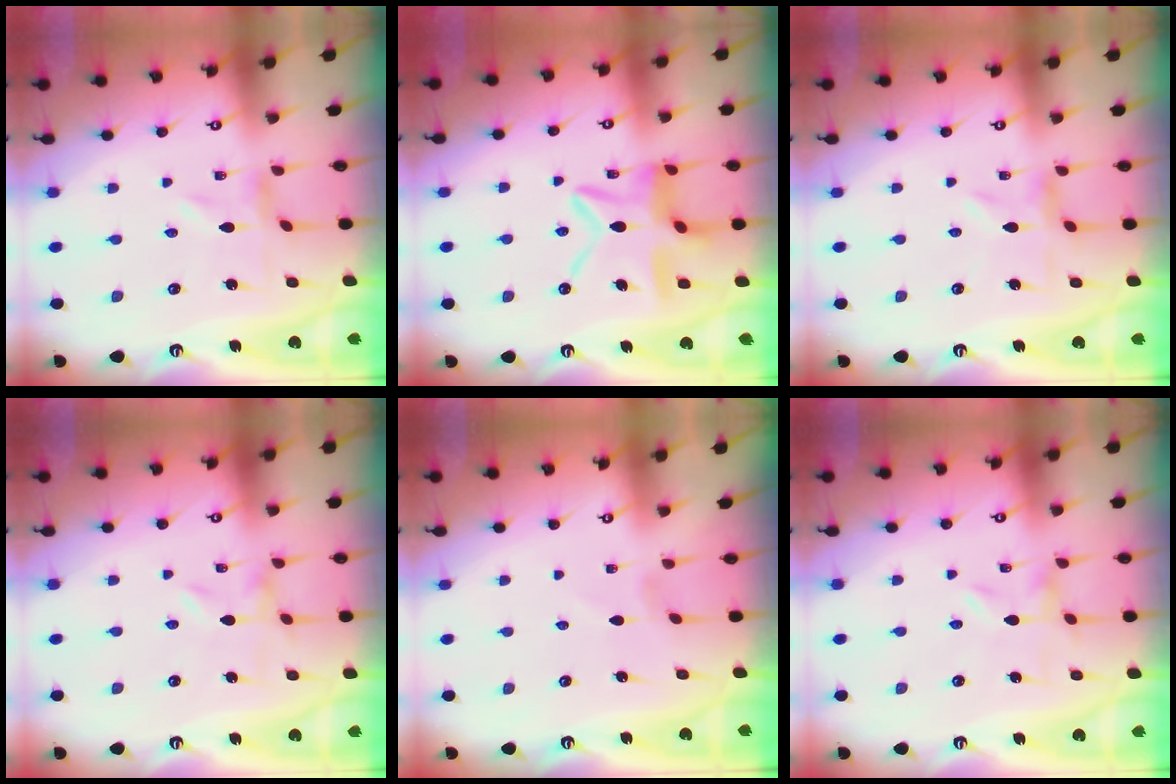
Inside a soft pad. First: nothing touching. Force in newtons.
{"total": 13.8, "press": 13.7, "slide": 1.1}
{"total": 1.5, "press": 1.4, "slide": 0.4}
{"total": 0.0}
{"total": 0.8, "press": 0.8, "slide": 0.2}
{"total": 0.0}